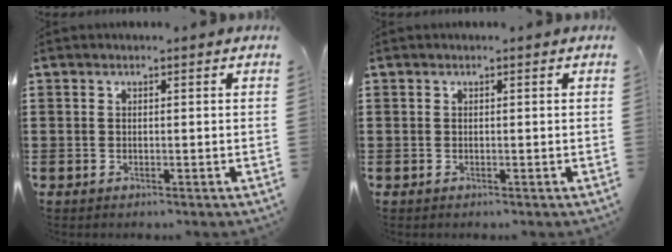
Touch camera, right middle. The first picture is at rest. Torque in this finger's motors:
{"motor_torque": [0.00, 0.00, 0.00, 0.00]}